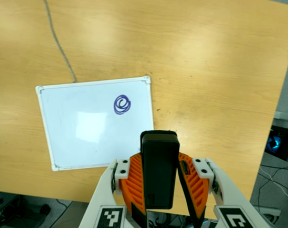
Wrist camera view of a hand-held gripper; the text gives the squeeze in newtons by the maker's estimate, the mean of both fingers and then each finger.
{"total": 5.3, "left": 4.5, "right": 6.1}